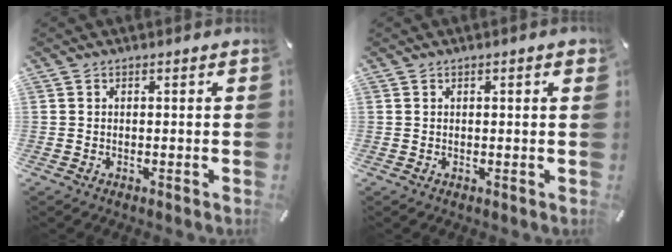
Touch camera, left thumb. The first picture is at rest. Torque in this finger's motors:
{"motor_torque": [-0.09, -0.43, 0.07, 0.18, -0.07]}